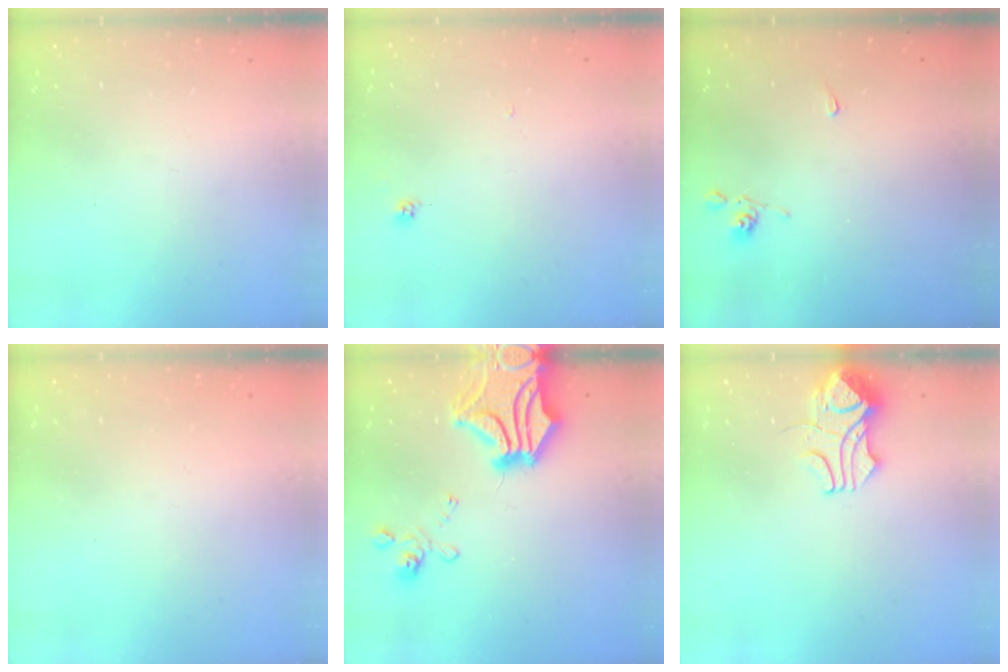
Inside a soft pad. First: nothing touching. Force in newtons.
{"total": 1.9, "press": 1.9, "slide": 0.1}
{"total": 2.2, "press": 2.2, "slide": 0.5}
{"total": 8.1, "press": 8.1, "slide": 0.3}
{"total": 11.4, "press": 10.8, "slide": 3.7}
{"total": 4.8, "press": 4.8, "slide": 0.1}